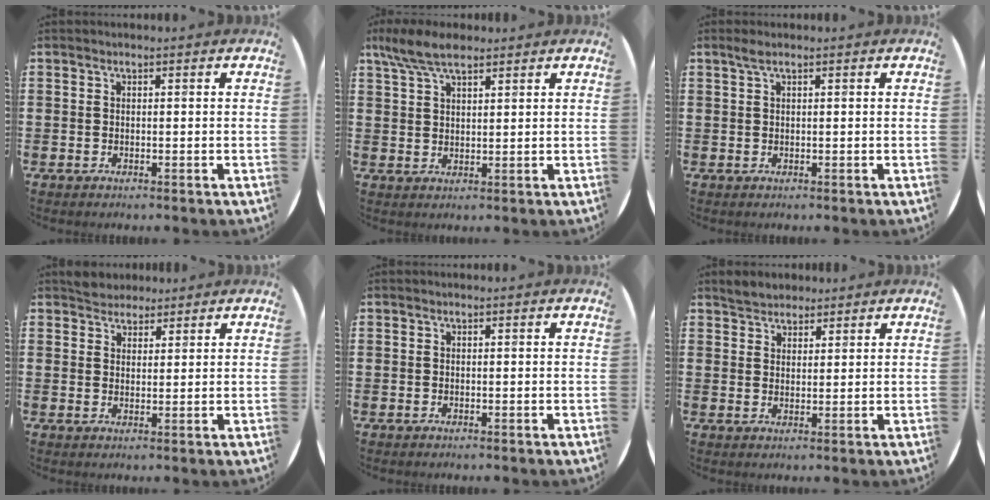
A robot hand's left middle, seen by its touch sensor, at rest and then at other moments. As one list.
[{"total": 5.8, "force": [4.5, 1.9, 3.1], "torque": [-0.064, -0.004, 0.082]}, {"total": 0.9, "force": [0.5, 0.0, 0.8], "torque": [-0.015, 0.003, 0.008]}, {"total": 2.9, "force": [2.6, 1.1, -0.2], "torque": [0.005, 0.001, 0.051]}, {"total": 0.0}, {"total": 2.8, "force": [2.6, 0.9, -0.1], "torque": [0.003, 0.001, 0.050]}]